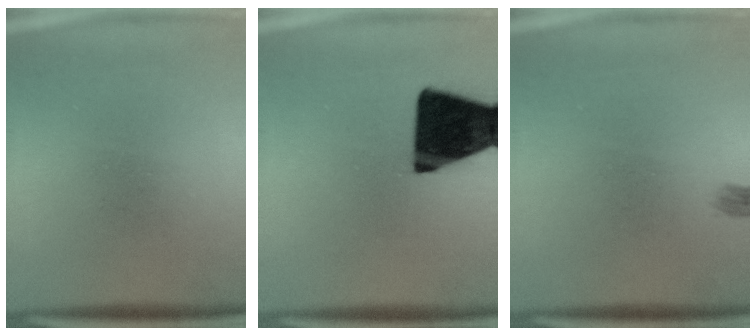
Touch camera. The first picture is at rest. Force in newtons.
{"total": 19.2}
{"total": 1.0}